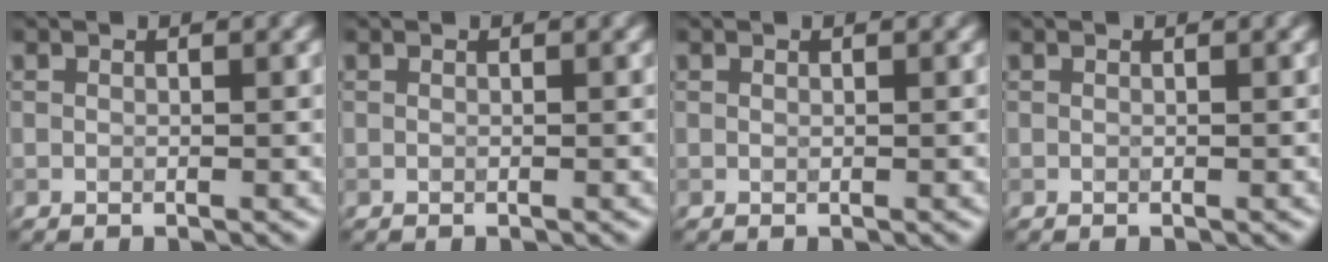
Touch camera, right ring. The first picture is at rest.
{"total": 0.0}
{"total": 0.0}
{"total": 0.0}